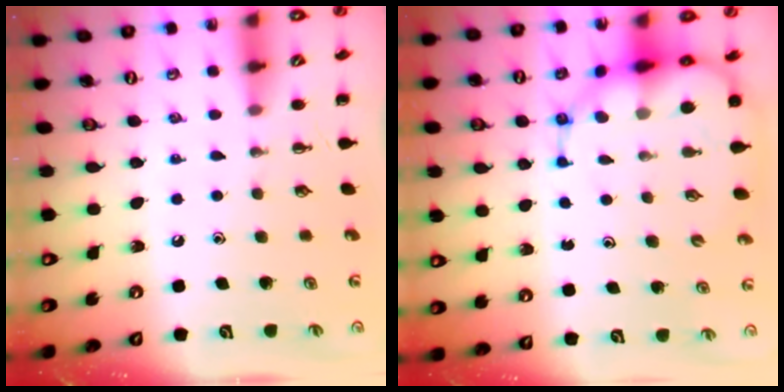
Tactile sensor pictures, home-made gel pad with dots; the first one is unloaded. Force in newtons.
{"total": 12.6, "press": 12.1, "slide": 3.4}